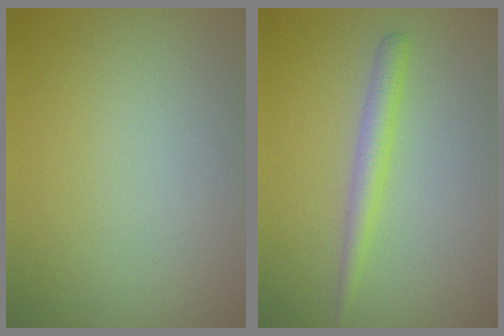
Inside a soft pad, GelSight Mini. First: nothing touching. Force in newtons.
{"total": 2.0, "press": 2.0, "slide": 0.0}